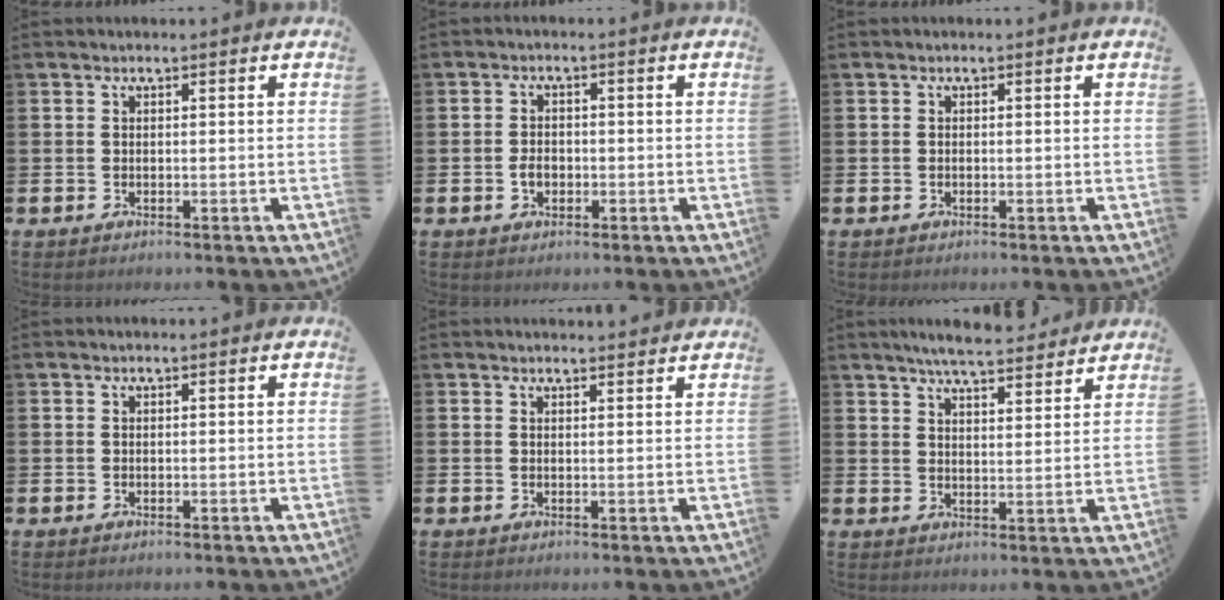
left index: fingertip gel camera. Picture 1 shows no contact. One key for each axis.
{"total": 2.2, "fx": -0.5, "fy": 1.6, "fz": 1.3, "tx": -0.013, "ty": 0.001, "tz": -0.016}
{"total": 0.0}
{"total": 0.0}
{"total": 1.3, "fx": 1.3, "fy": 0.0, "fz": 0.1, "tx": 0.007, "ty": -0.007, "tz": 0.021}
{"total": 6.0, "fx": 5.8, "fy": 0.5, "fz": 1.6, "tx": -0.035, "ty": -0.027, "tz": 0.101}